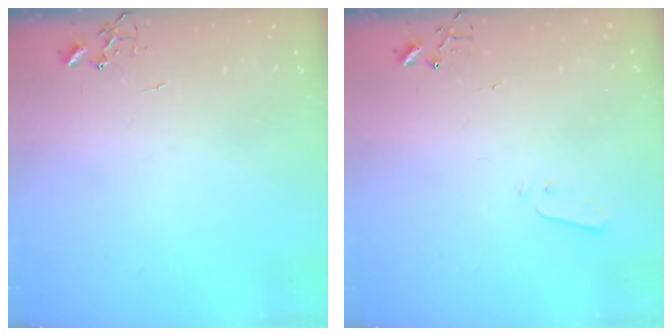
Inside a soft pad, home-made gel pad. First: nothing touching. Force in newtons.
{"total": 1.9, "press": 1.9, "slide": 0.4}